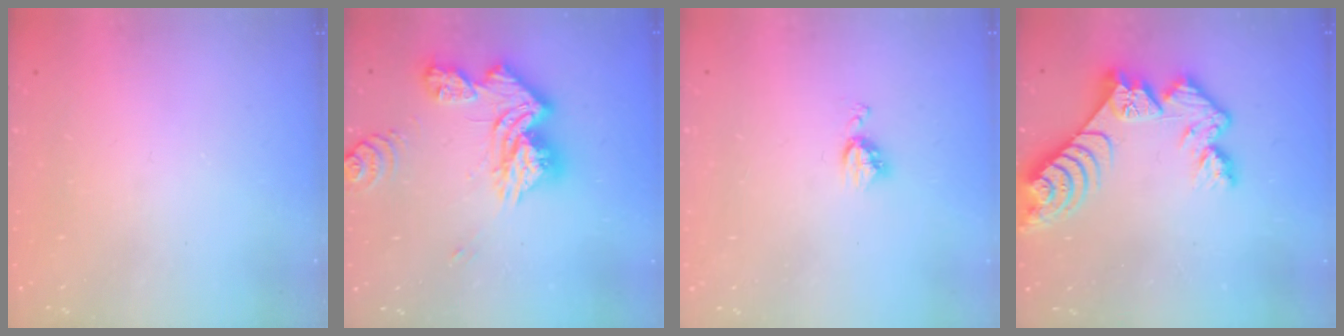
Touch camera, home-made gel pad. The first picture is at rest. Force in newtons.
{"total": 18.7, "press": 18.6, "slide": 1.9}
{"total": 5.0, "press": 4.9, "slide": 0.7}
{"total": 11.8, "press": 11.8, "slide": 1.1}